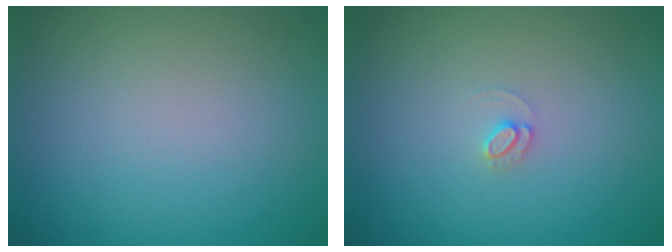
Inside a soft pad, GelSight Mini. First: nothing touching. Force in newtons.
{"total": 0.9, "press": 0.9, "slide": 0.1}